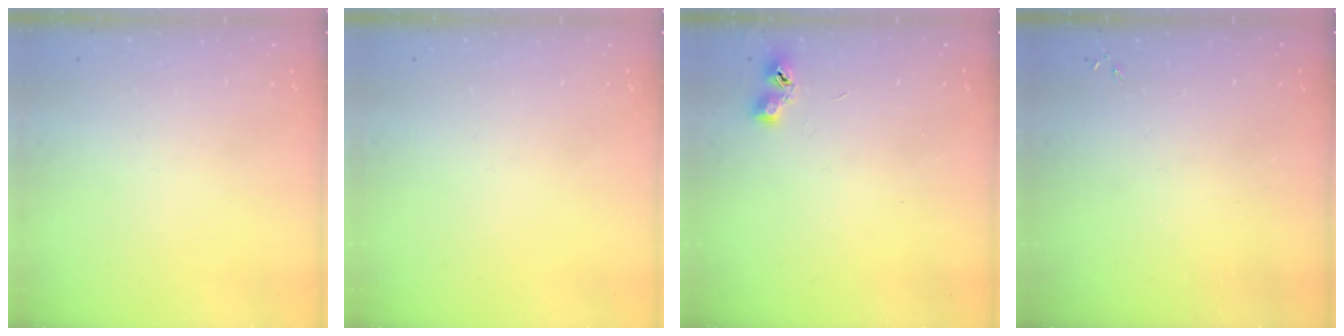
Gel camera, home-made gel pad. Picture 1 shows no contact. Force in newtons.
{"total": 0.0}
{"total": 5.7, "press": 5.6, "slide": 0.9}
{"total": 0.0}